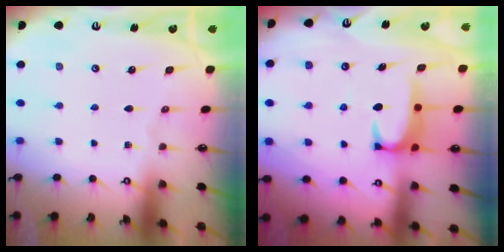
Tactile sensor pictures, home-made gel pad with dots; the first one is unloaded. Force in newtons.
{"total": 2.7, "press": 2.6, "slide": 0.7}